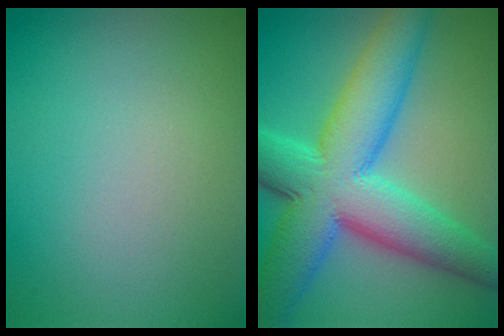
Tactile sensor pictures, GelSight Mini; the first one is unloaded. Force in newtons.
{"total": 12.0, "press": 12.0, "slide": 0.4}